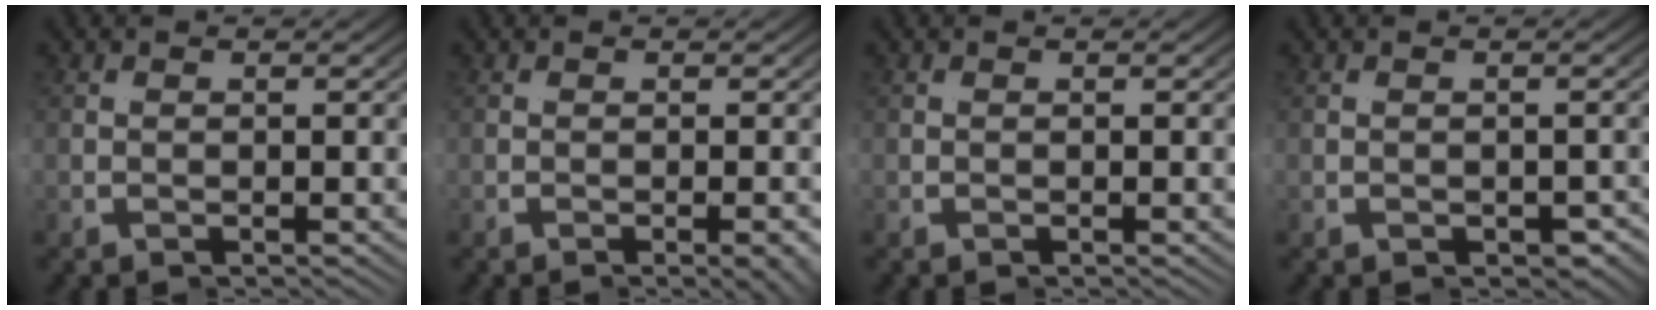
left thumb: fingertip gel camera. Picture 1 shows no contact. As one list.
[{"total": 1.3, "force": [-0.5, 0.0, 1.2], "torque": [-0.026, 0.000, -0.015]}, {"total": 0.0}, {"total": 1.9, "force": [-0.8, 1.2, 1.3], "torque": [-0.019, -0.010, -0.007]}]